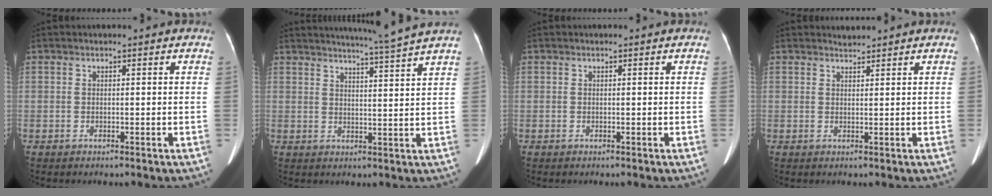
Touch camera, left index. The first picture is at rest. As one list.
[{"total": 8.6, "force": [7.7, -2.5, 2.9], "torque": [-0.047, -0.022, 0.104]}, {"total": 0.0}, {"total": 1.1, "force": [1.1, -0.1, -0.2], "torque": [-0.007, 0.001, 0.021]}]